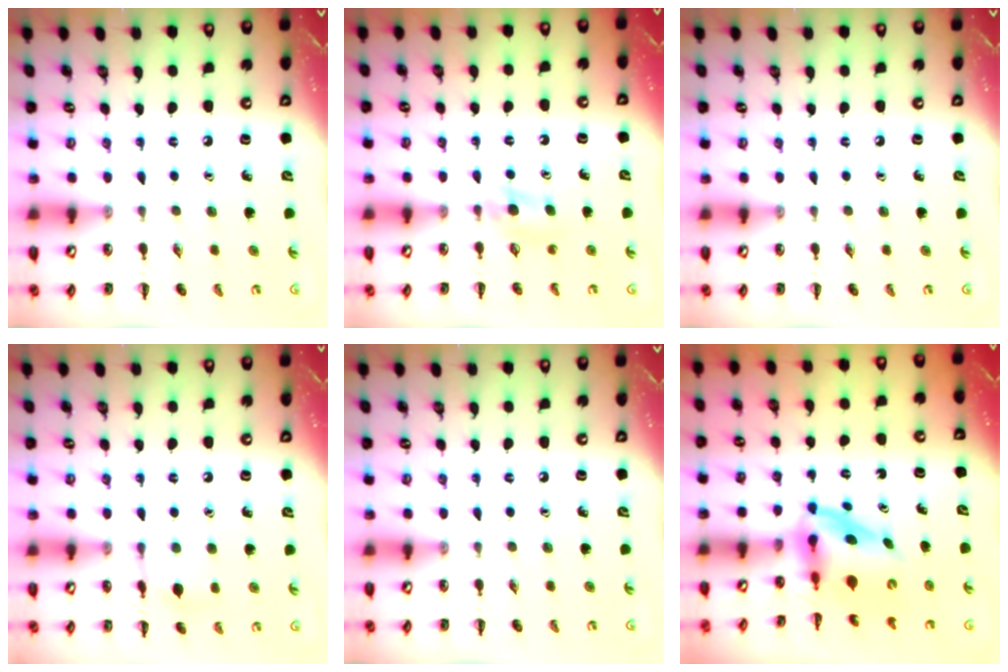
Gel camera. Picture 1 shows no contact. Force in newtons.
{"total": 3.9, "press": 3.7, "slide": 1.3}
{"total": 0.0}
{"total": 7.2, "press": 7.1, "slide": 1.4}
{"total": 0.0}
{"total": 3.7, "press": 3.7, "slide": 0.6}